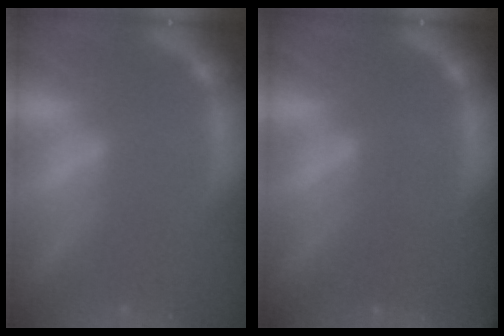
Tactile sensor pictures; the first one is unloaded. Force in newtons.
{"total": 8.5}